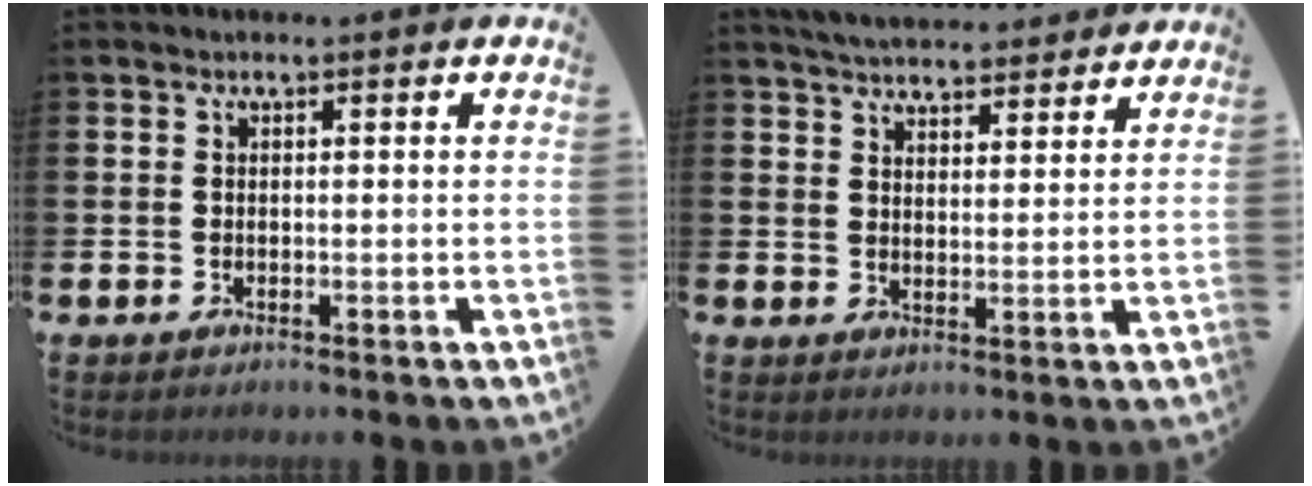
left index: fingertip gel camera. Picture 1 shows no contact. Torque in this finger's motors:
{"motor_torque": [-0.35, -1.79, 0.03, 0.17]}